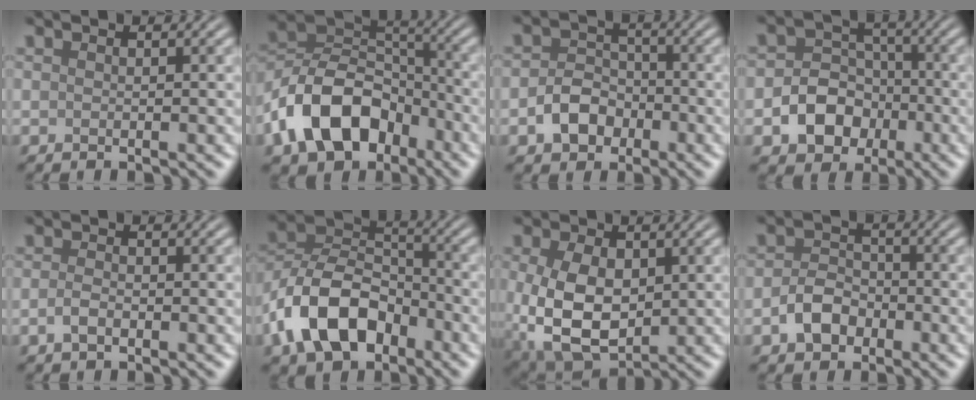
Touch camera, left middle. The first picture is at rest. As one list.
[{"total": 10.6, "force": [-5.3, 6.9, 6.1], "torque": [-0.118, 0.008, -0.113]}, {"total": 3.5, "force": [-1.5, 2.7, 1.8], "torque": [-0.028, 0.004, -0.029]}, {"total": 5.3, "force": [-1.9, 4.3, 2.6], "torque": [-0.021, -0.002, -0.045]}, {"total": 1.4, "force": [-0.6, 0.7, 1.0], "torque": [-0.022, 0.000, -0.015]}, {"total": 9.6, "force": [-4.9, 5.9, 5.9], "torque": [-0.116, 0.011, -0.109]}, {"total": 8.4, "force": [-0.3, 5.4, 6.4], "torque": [-0.148, -0.014, 0.006]}, {"total": 3.2, "force": [-1.5, 2.3, 1.7], "torque": [-0.028, 0.005, -0.031]}]